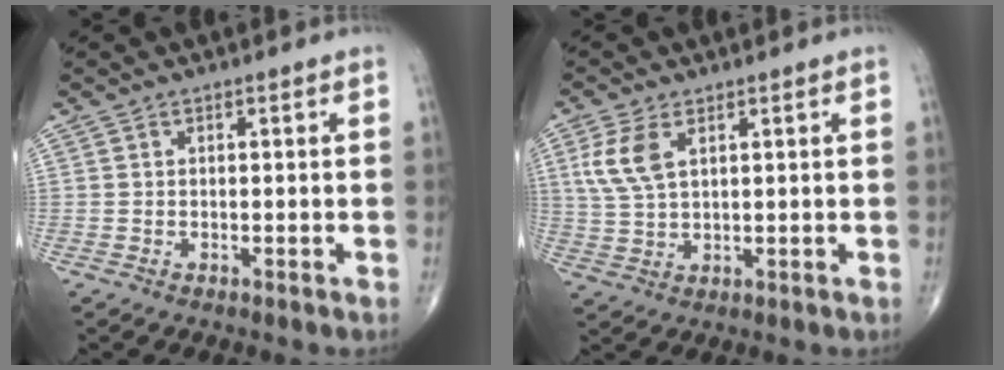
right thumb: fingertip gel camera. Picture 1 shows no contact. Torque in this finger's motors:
{"motor_torque": [-0.87, 0.81, 0.78, 0.23, 0.08]}